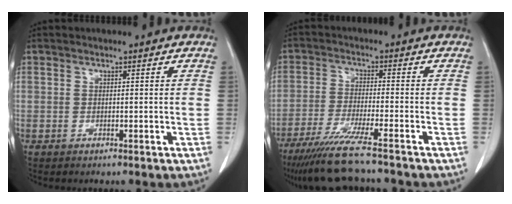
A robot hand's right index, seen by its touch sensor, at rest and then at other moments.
{"total": 11.1, "force": [-9.1, -0.3, 6.4], "torque": [-0.107, -0.035, -0.150]}